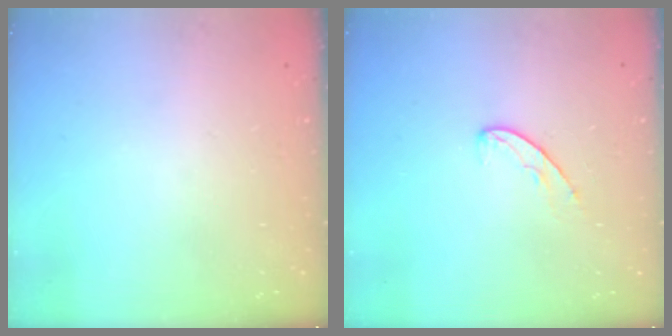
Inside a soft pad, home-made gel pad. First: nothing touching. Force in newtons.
{"total": 5.8, "press": 5.8, "slide": 0.3}